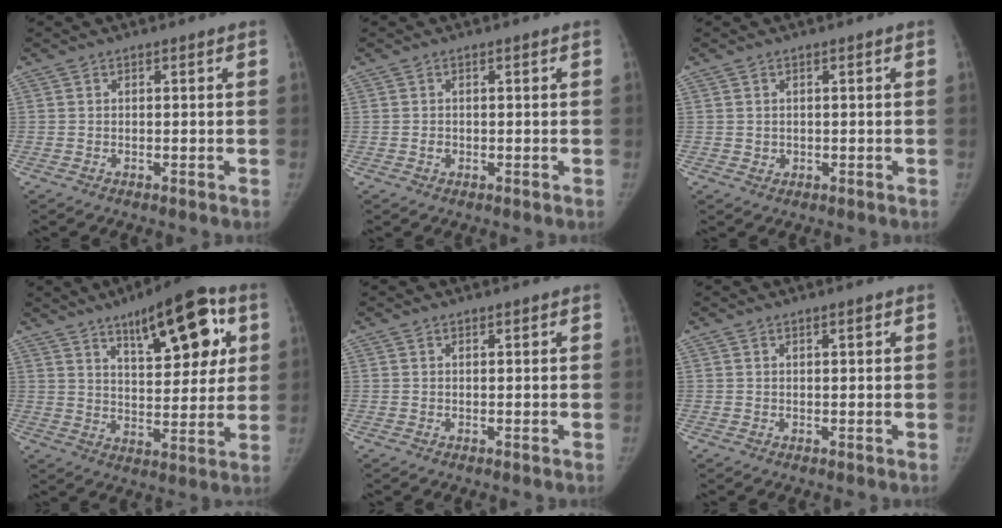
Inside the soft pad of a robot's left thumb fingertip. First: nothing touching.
{"total": 1.0, "force": [-0.3, 0.8, 0.3], "torque": [-0.002, 0.003, -0.005]}
{"total": 1.2, "force": [-0.1, 1.2, 0.2], "torque": [-0.001, 0.002, 0.001]}
{"total": 16.9, "force": [7.8, 6.5, 13.5], "torque": [-0.151, -0.021, 0.115]}
{"total": 0.0}
{"total": 1.0, "force": [0.6, 0.2, 0.7], "torque": [-0.007, -0.002, 0.010]}